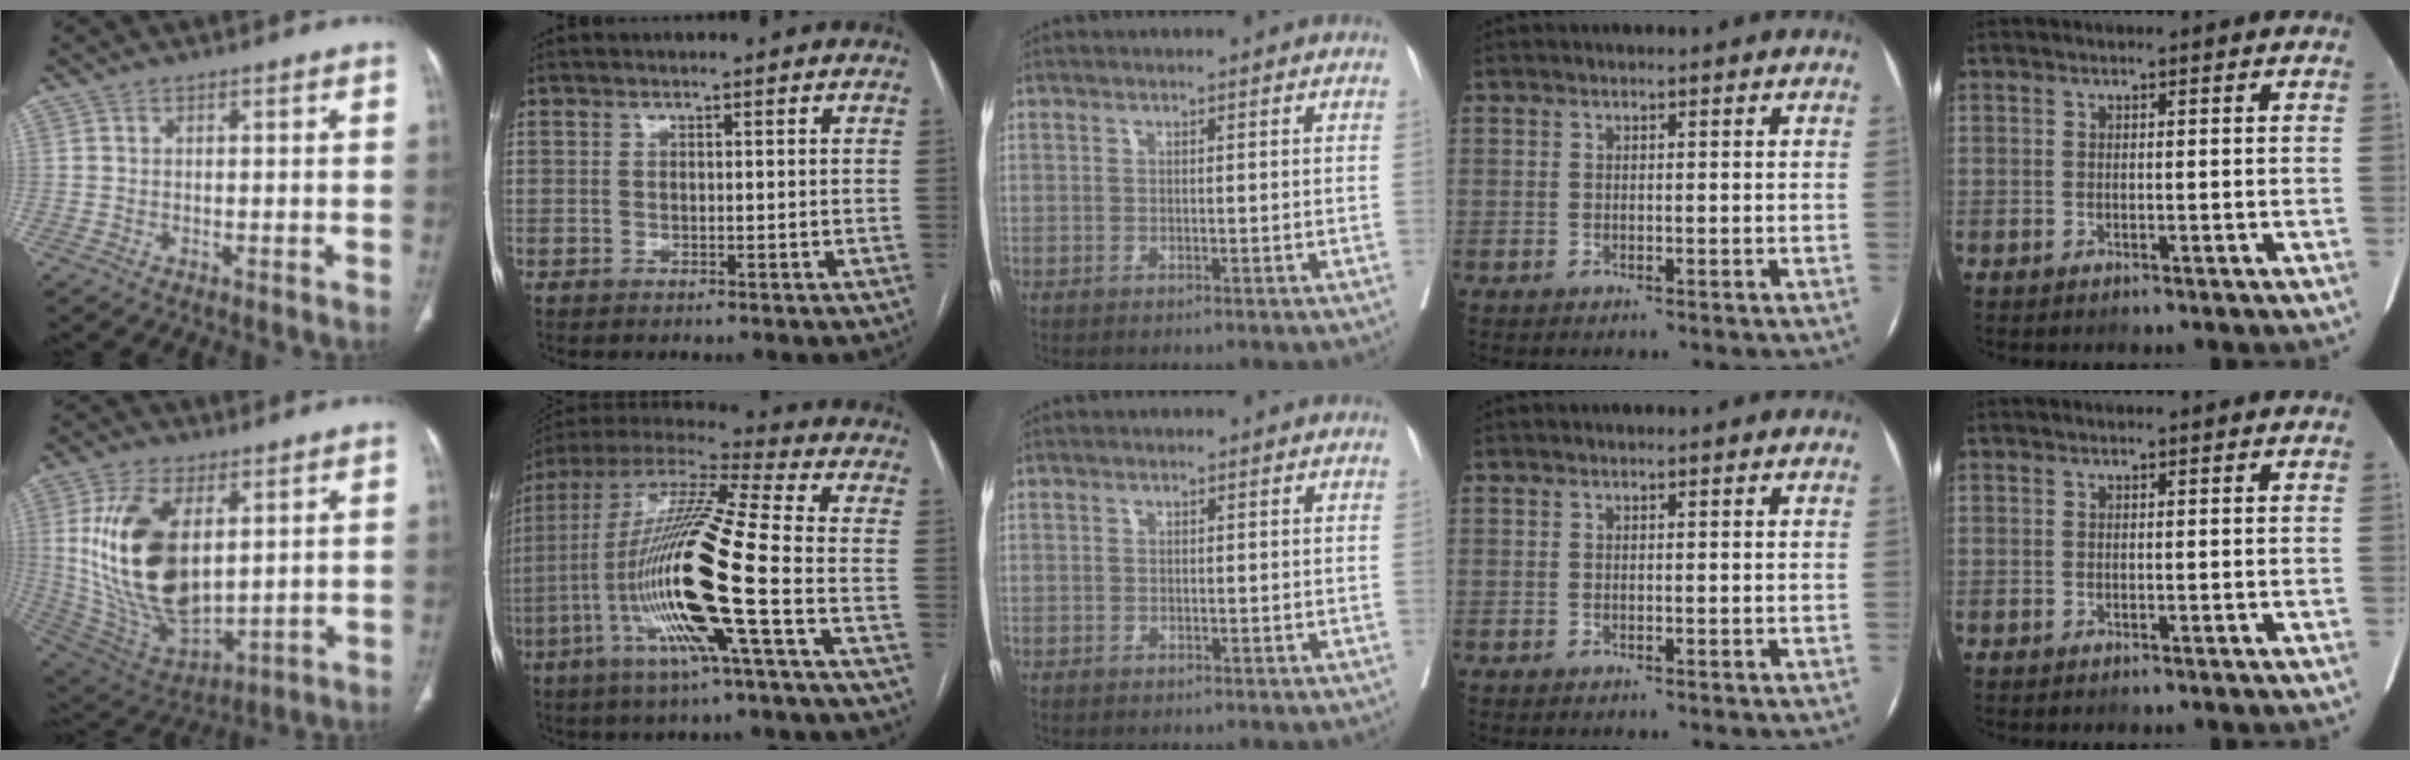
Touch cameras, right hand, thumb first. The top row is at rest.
{"thumb": {"total": 22.1, "force": [4.4, 11.9, 18.1], "torque": [-0.340, -0.026, 0.101]}, "index": {"total": 19.8, "force": [-5.4, -0.2, 19.1], "torque": [-0.389, -0.014, -0.115]}, "middle": {"total": 0.5, "force": [-0.1, 0.5, -0.1], "torque": [0.011, 0.008, -0.006]}}